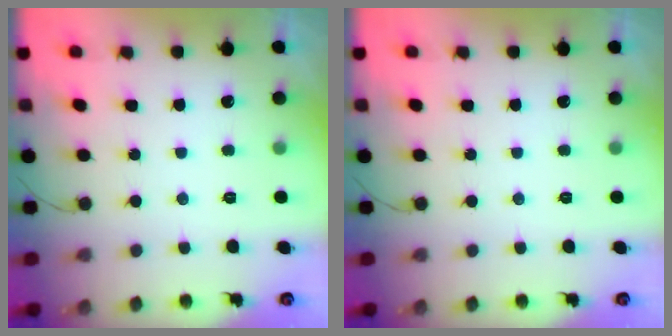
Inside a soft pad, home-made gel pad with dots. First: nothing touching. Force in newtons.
{"total": 0.0}